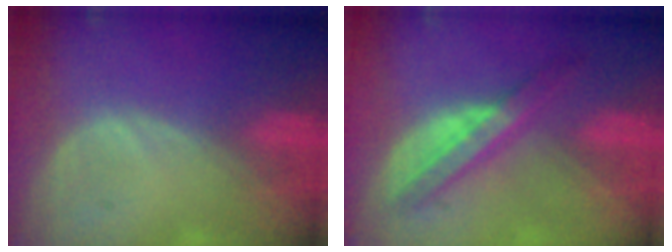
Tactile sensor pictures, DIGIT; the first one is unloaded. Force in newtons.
{"total": 5.9, "press": 5.9, "slide": 0.1}